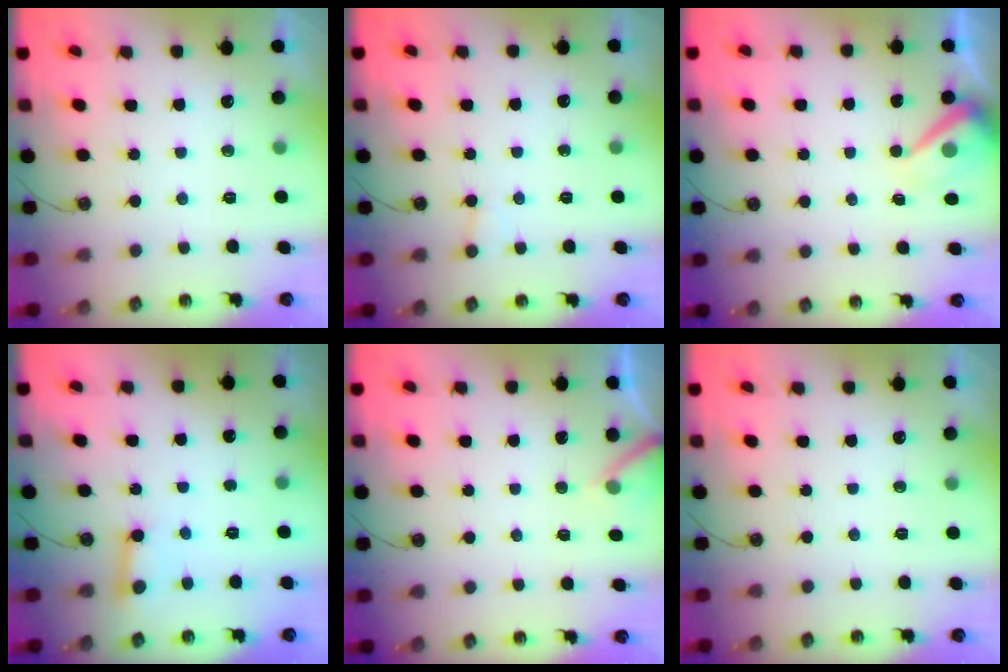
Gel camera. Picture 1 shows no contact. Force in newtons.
{"total": 5.4, "press": 5.4, "slide": 0.5}
{"total": 7.7, "press": 7.7, "slide": 0.8}
{"total": 3.7, "press": 3.7, "slide": 0.3}
{"total": 5.6, "press": 5.6, "slide": 0.1}
{"total": 0.0}